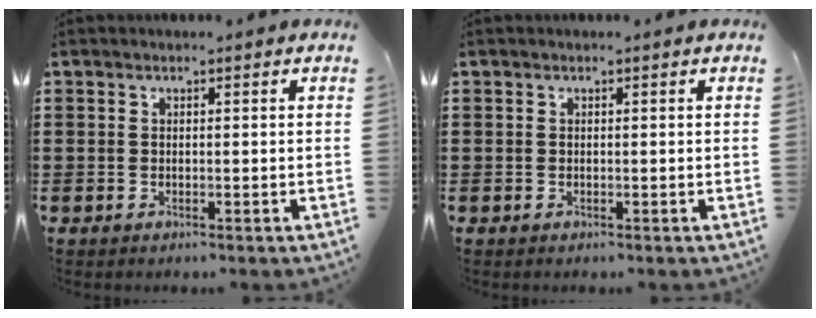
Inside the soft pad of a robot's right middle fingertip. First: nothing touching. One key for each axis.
{"total": 0.0}